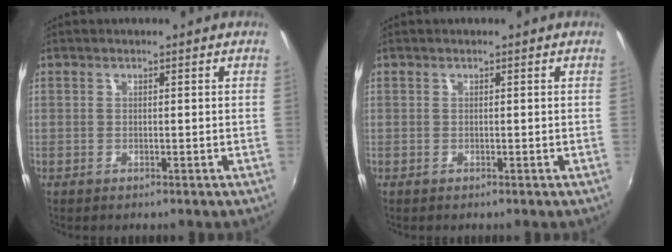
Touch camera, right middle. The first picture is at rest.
{"total": 0.0}